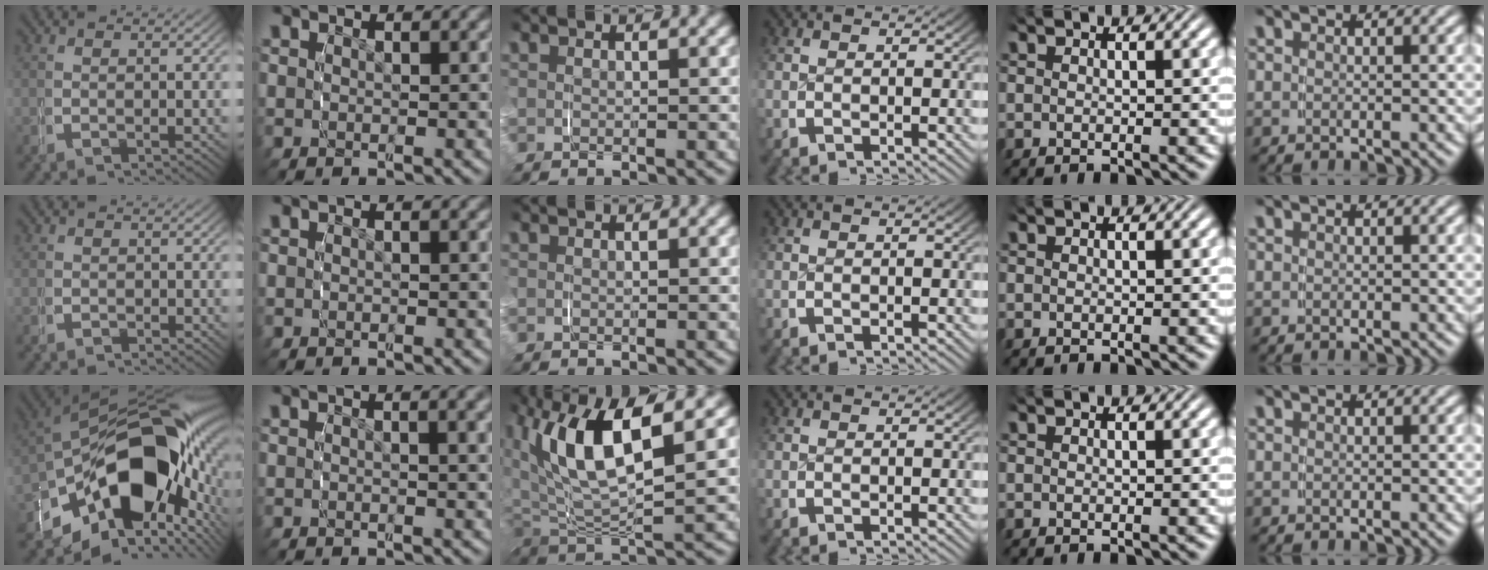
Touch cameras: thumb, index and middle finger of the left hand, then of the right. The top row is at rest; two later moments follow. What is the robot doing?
{"motion": "grasp_and_lifting", "object": "keyboard"}